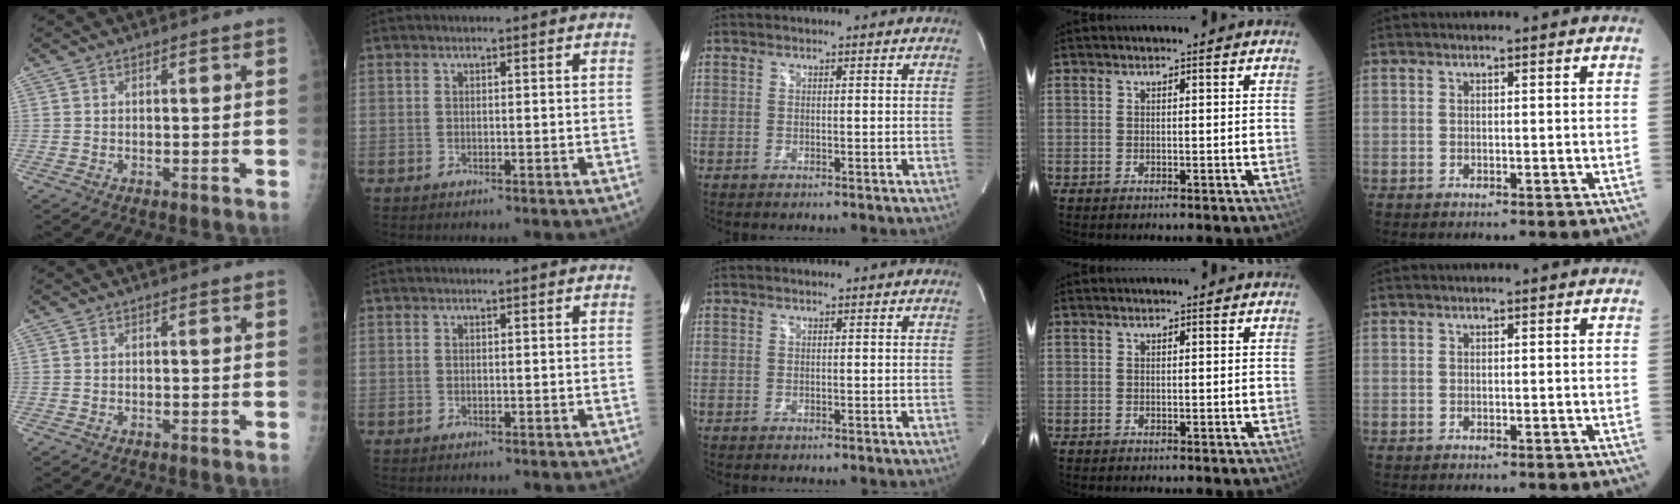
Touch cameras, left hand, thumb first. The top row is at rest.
{}